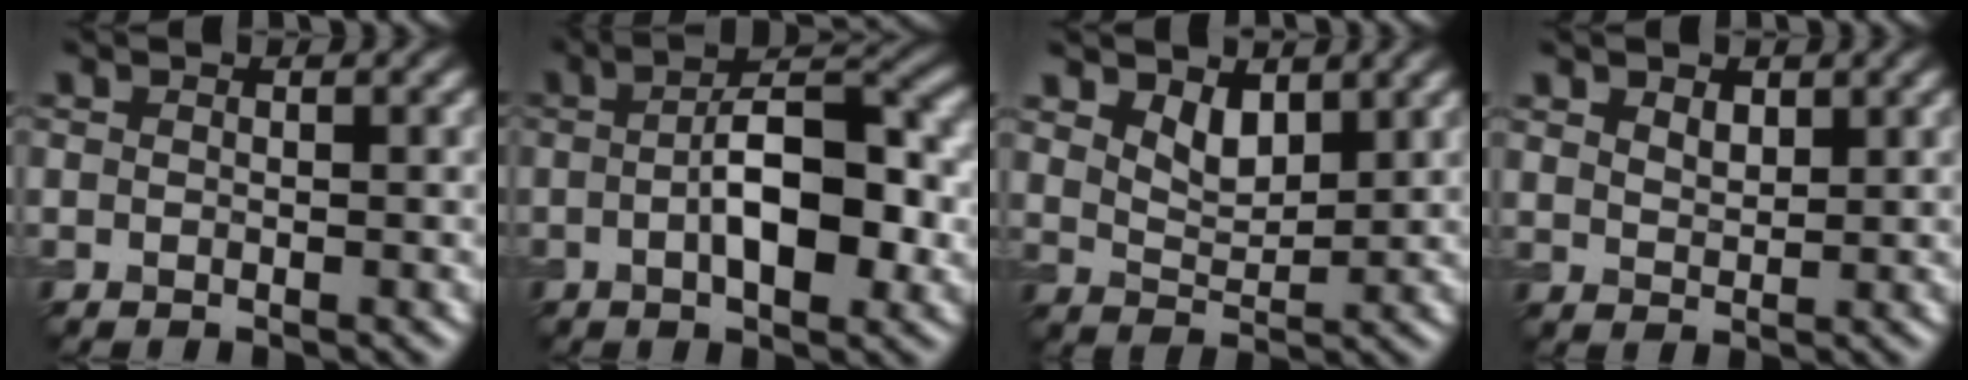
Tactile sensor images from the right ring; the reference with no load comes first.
{"total": 7.4, "force": [-1.0, 2.7, 6.8], "torque": [-0.096, 0.015, -0.021]}
{"total": 2.5, "force": [2.0, 1.3, 1.0], "torque": [-0.023, -0.006, 0.036]}
{"total": 1.7, "force": [1.4, 0.9, 0.3], "torque": [-0.004, 0.005, 0.026]}